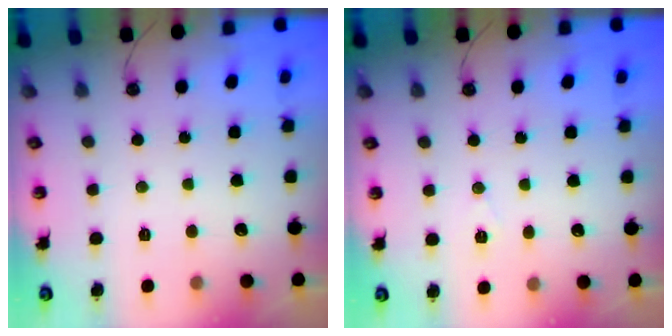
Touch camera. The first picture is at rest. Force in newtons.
{"total": 5.7, "press": 3.5, "slide": 4.4}